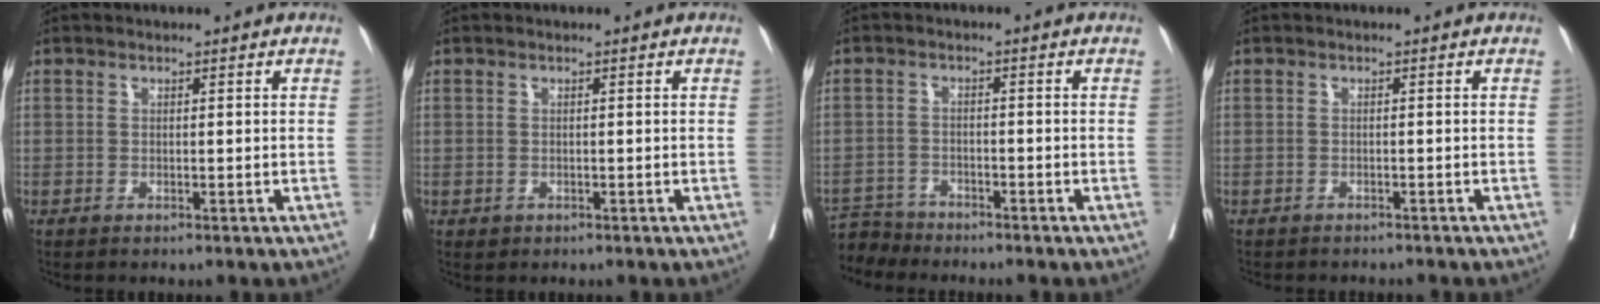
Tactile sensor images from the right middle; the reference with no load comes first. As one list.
[{"total": 0.6, "force": [-0.2, 0.5, 0.1], "torque": [-0.003, 0.002, 0.000]}, {"total": 4.0, "force": [-3.9, 0.2, -0.7], "torque": [0.013, -0.010, -0.073]}, {"total": 4.5, "force": [-4.0, 1.6, 1.1], "torque": [-0.011, -0.001, -0.053]}]